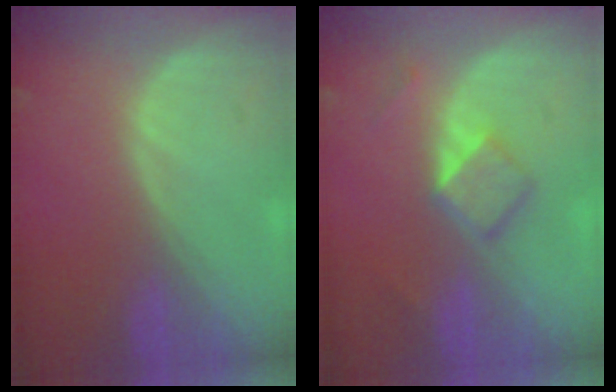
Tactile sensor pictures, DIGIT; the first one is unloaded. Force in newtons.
{"total": 4.1, "press": 4.1, "slide": 0.5}